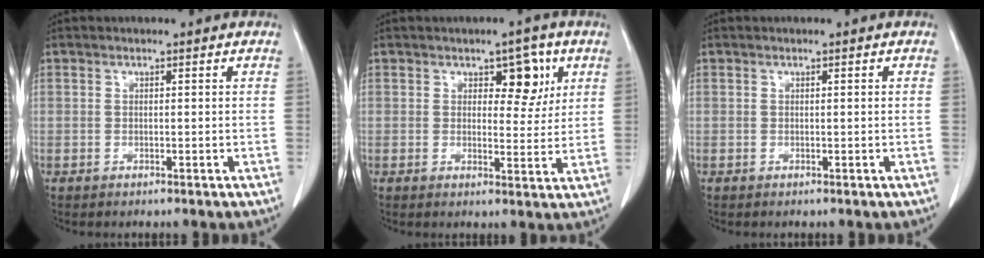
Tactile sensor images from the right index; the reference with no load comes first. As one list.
[{"total": 5.2, "force": [2.3, 2.8, 3.7], "torque": [-0.036, 0.006, 0.031]}, {"total": 0.0}]